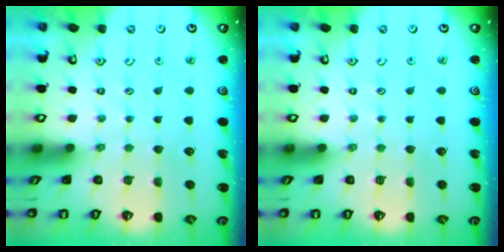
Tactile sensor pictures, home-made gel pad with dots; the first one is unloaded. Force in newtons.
{"total": 0.0}